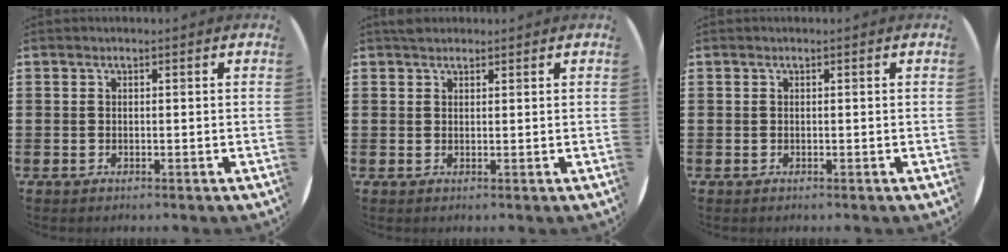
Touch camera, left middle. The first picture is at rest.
{"total": 1.3, "force": [1.2, 0.5, 0.1], "torque": [0.004, 0.000, 0.020]}
{"total": 0.0}